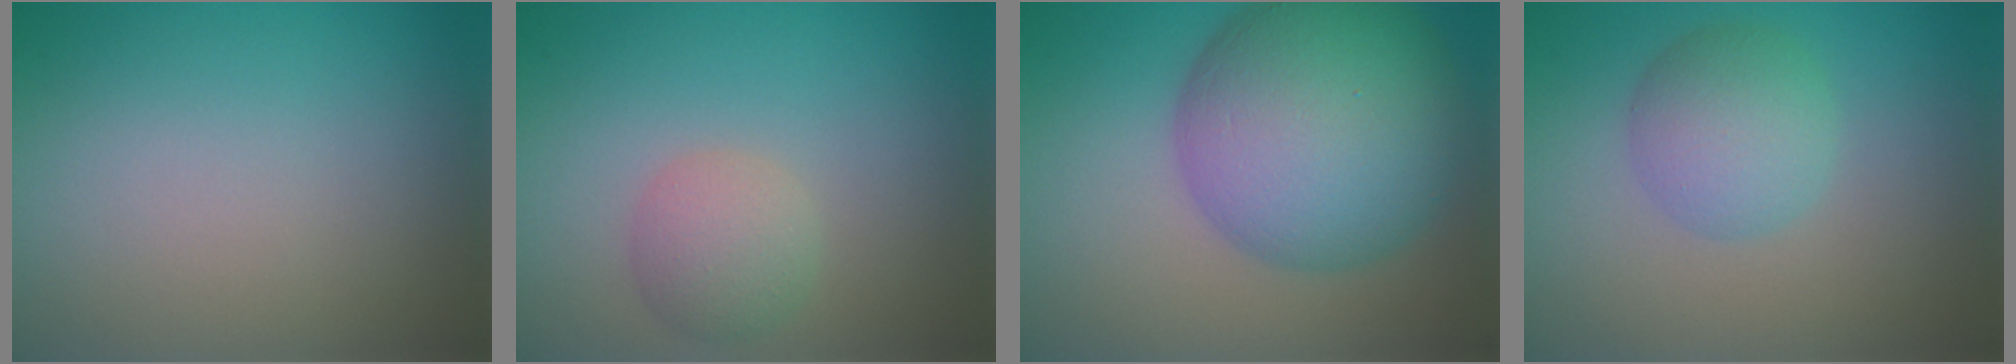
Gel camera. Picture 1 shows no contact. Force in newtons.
{"total": 2.7, "press": 2.6, "slide": 0.2}
{"total": 12.9, "press": 12.9, "slide": 0.3}
{"total": 3.8, "press": 3.8, "slide": 0.2}